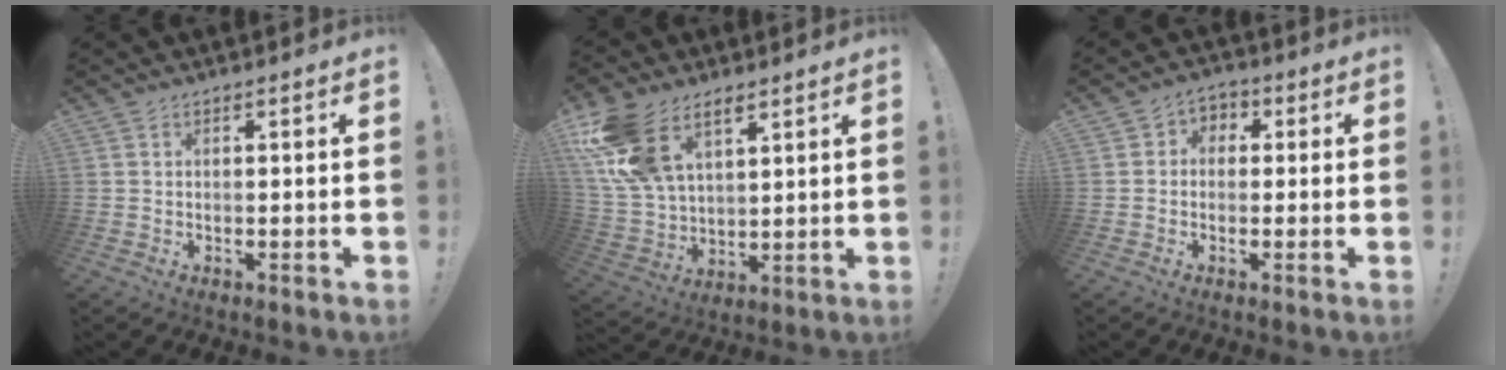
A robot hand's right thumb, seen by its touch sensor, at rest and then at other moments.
{"total": 15.8, "force": [8.8, 9.5, 9.1], "torque": [-0.186, -0.036, 0.171]}
{"total": 3.8, "force": [-1.4, 3.2, 1.5], "torque": [-0.019, 0.014, -0.026]}